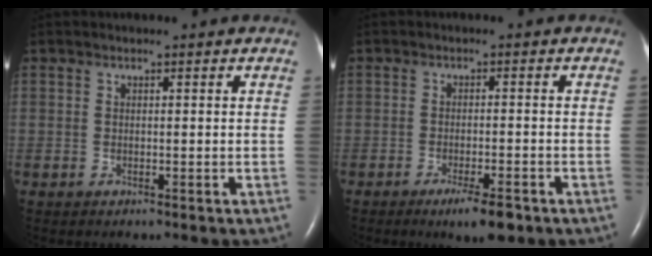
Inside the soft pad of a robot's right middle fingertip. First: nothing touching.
{"total": 5.0, "force": [-3.2, 0.9, 3.8], "torque": [-0.064, -0.009, -0.046]}